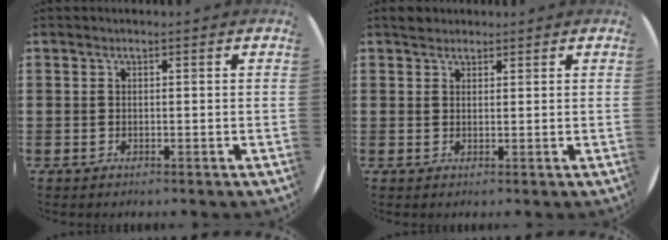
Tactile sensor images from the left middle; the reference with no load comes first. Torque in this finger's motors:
{"motor_torque": [0.47, -0.44, 0.00, 0.03]}